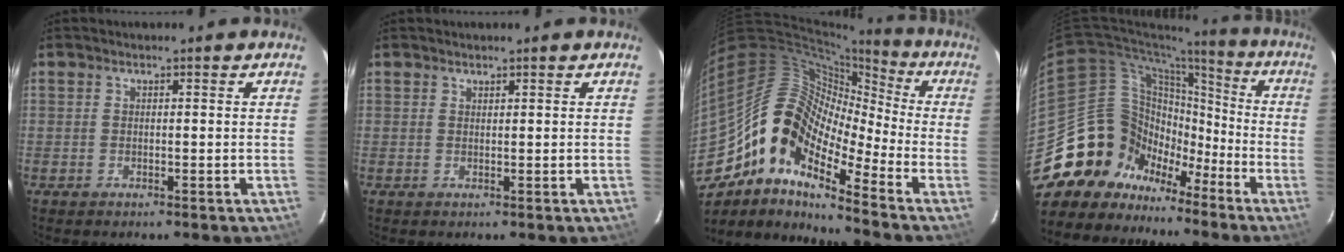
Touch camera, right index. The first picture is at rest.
{"total": 0.6, "force": [0.5, 0.2, 0.0], "torque": [0.000, 0.001, 0.011]}
{"total": 16.2, "force": [-9.3, 6.9, 11.3], "torque": [-0.190, 0.001, -0.195]}
{"total": 17.7, "force": [-11.2, 13.1, 4.0], "torque": [-0.082, 0.068, -0.191]}